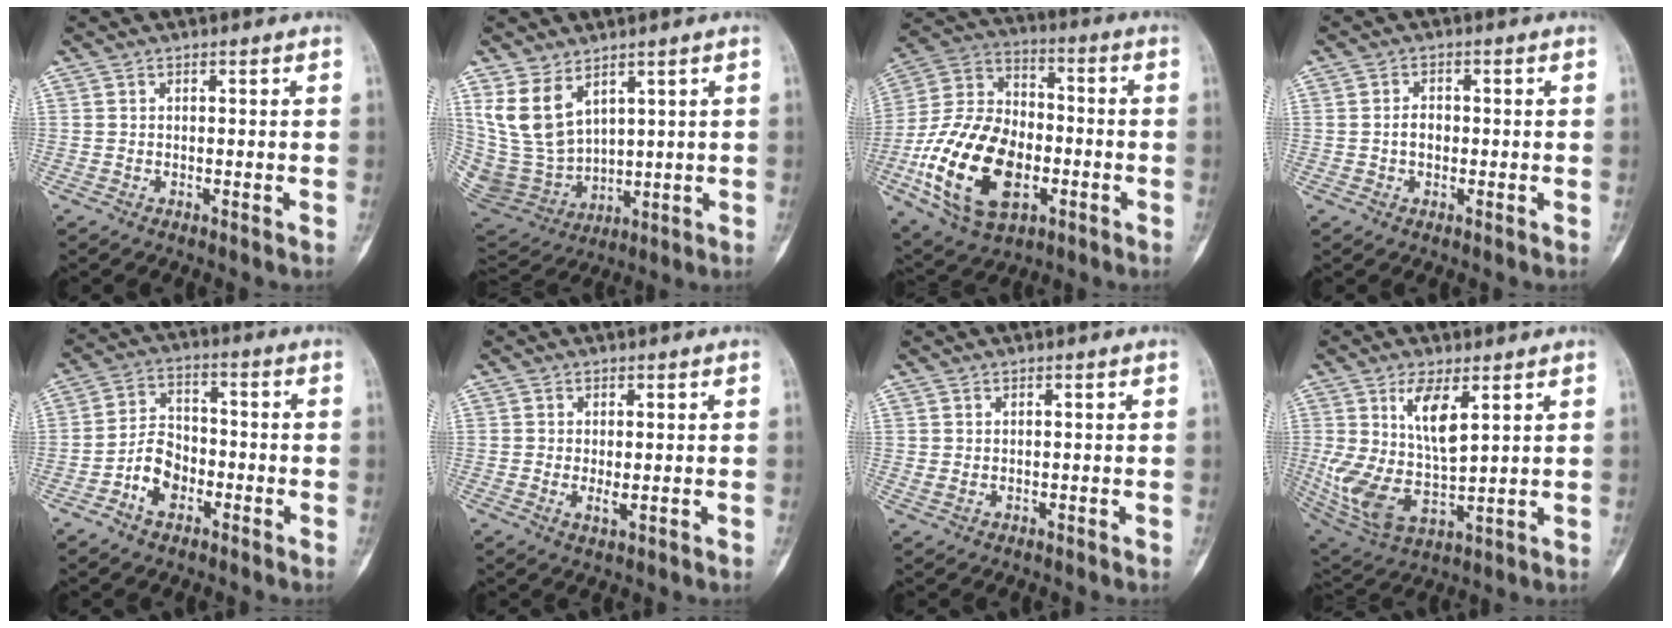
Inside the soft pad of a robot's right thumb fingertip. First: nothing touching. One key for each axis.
{"total": 12.4, "fx": 5.9, "fy": 8.2, "fz": 7.1, "tx": -0.117, "ty": -0.029, "tz": 0.148}
{"total": 23.9, "fx": -6.7, "fy": 14.8, "fz": 17.5, "tx": -0.315, "ty": 0.027, "tz": -0.107}
{"total": 2.7, "fx": -0.4, "fy": 1.9, "fz": 1.9, "tx": -0.021, "ty": 0.008, "tz": -0.011}
{"total": 7.8, "fx": -3.6, "fy": 5.2, "fz": 4.5, "tx": -0.064, "ty": 0.032, "tz": -0.072}
{"total": 2.1, "fx": -0.2, "fy": 0.9, "fz": 1.9, "tx": -0.038, "ty": -0.005, "tz": -0.002}
{"total": 0.8, "fx": 0.0, "fy": 0.6, "fz": 0.6, "tx": -0.015, "ty": 0.005, "tz": 0.004}
{"total": 14.4, "fx": 4.4, "fy": 6.1, "fz": 12.3, "tx": -0.250, "ty": -0.023, "tz": 0.102}